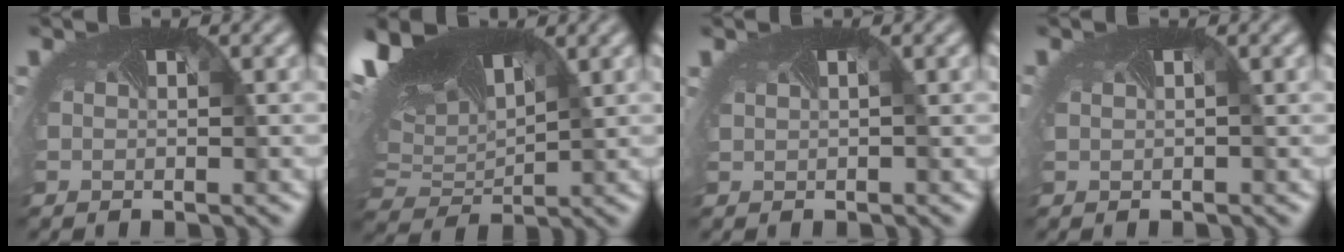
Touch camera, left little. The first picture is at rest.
{"total": 12.8, "force": [5.9, 6.4, 9.3], "torque": [-0.194, 0.029, 0.101]}
{"total": 1.0, "force": [0.5, 0.6, 0.6], "torque": [-0.017, 0.012, 0.005]}
{"total": 1.3, "force": [0.4, 0.9, 0.9], "torque": [-0.020, 0.017, 0.008]}